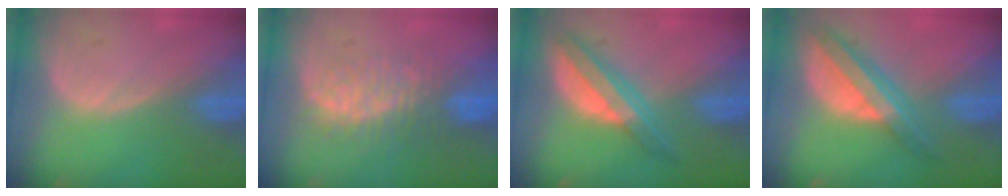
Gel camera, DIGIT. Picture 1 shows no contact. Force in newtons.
{"total": 8.1, "press": 7.5, "slide": 2.9}
{"total": 6.8, "press": 5.8, "slide": 3.4}
{"total": 8.0, "press": 6.6, "slide": 4.5}